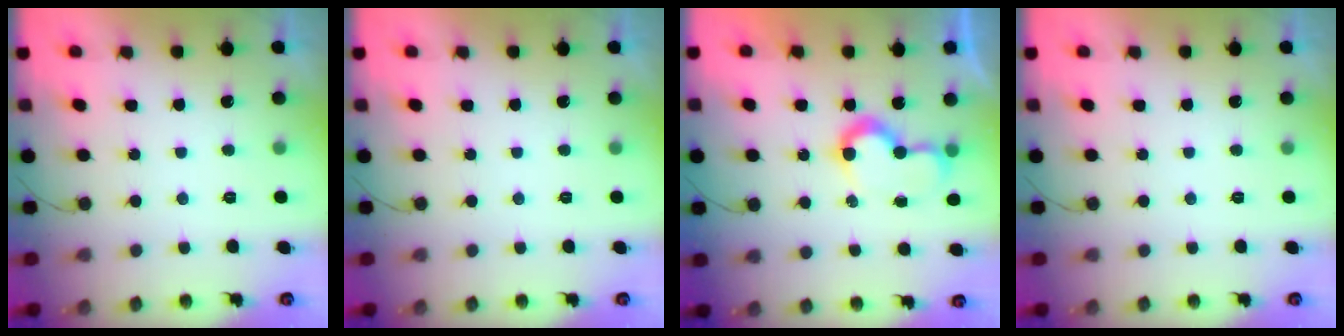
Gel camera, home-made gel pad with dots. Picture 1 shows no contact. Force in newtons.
{"total": 0.0}
{"total": 8.5, "press": 8.5, "slide": 0.2}
{"total": 0.0}